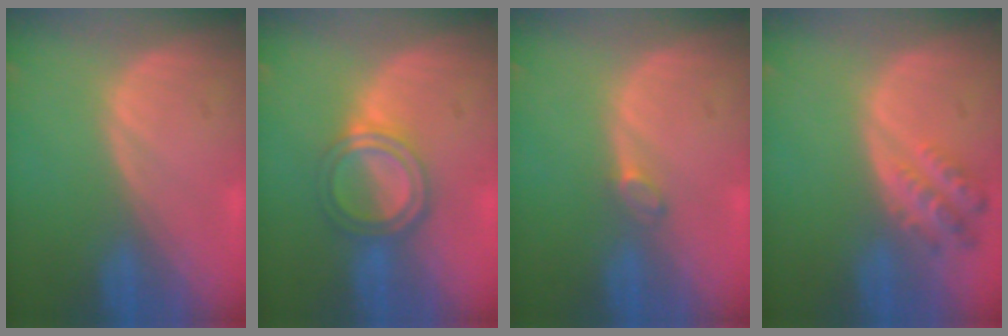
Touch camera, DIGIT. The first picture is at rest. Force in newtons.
{"total": 5.6, "press": 5.3, "slide": 1.7}
{"total": 1.4, "press": 1.4, "slide": 0.2}
{"total": 4.9, "press": 4.8, "slide": 1.1}